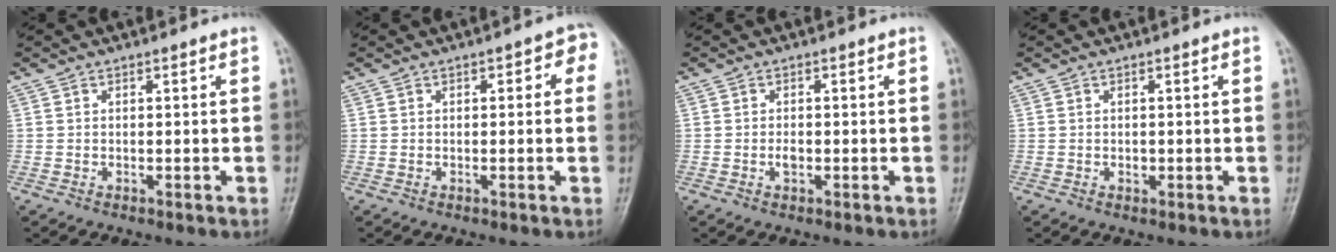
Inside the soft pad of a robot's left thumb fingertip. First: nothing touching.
{"total": 3.9, "force": [1.0, 2.1, 3.2], "torque": [-0.010, 0.007, 0.001]}
{"total": 1.5, "force": [-0.4, 1.0, 1.1], "torque": [-0.015, 0.001, -0.008]}
{"total": 0.8, "force": [0.0, 0.7, 0.4], "torque": [-0.002, 0.001, -0.001]}